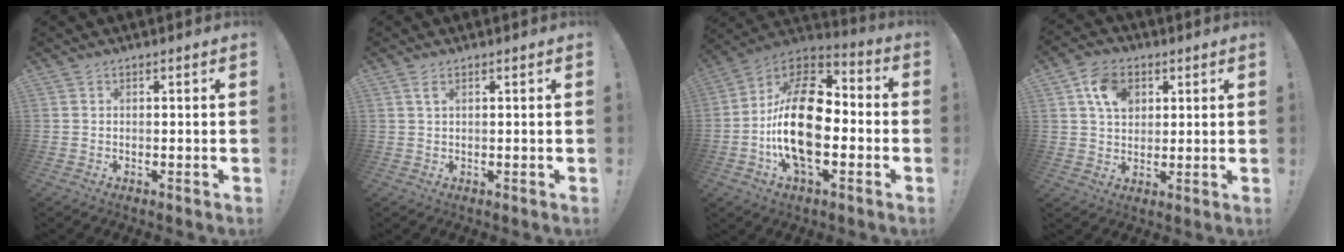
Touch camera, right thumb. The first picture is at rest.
{"total": 2.0, "force": [0.8, 0.7, 1.7], "torque": [-0.036, 0.002, 0.014]}
{"total": 24.0, "force": [-3.2, 12.7, 20.1], "torque": [-0.385, 0.026, -0.049]}
{"total": 9.3, "force": [3.4, 7.1, 4.8], "torque": [-0.077, 0.002, 0.067]}